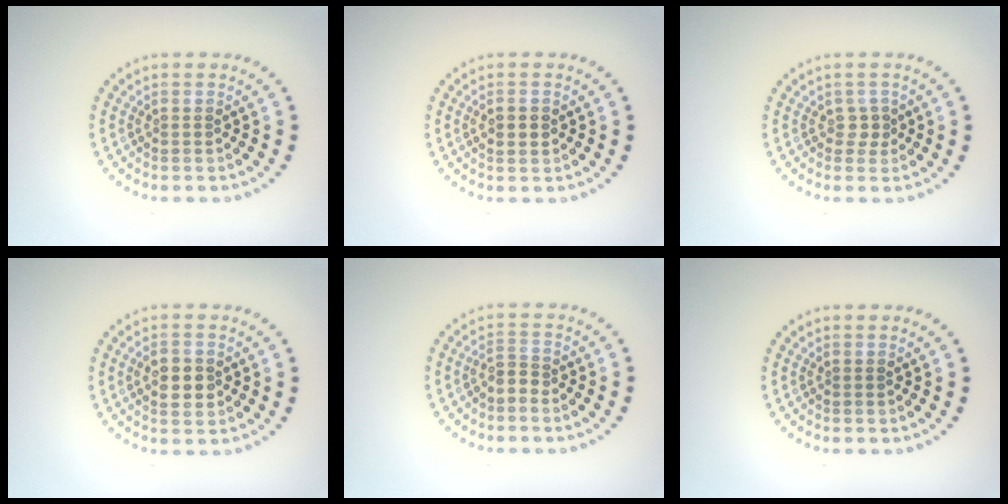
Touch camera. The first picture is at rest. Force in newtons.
{"total": 1.5, "press": 1.5, "slide": 0.1}
{"total": 1.1, "press": 0.9, "slide": 0.6}
{"total": 2.8, "press": 2.8, "slide": 0.1}
{"total": 1.4, "press": 1.0, "slide": 1.0}
{"total": 0.0}